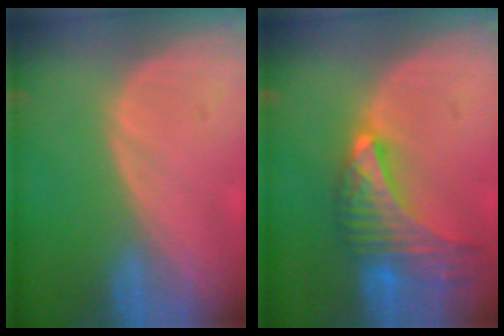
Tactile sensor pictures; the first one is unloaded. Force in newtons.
{"total": 9.6, "press": 8.5, "slide": 4.4}